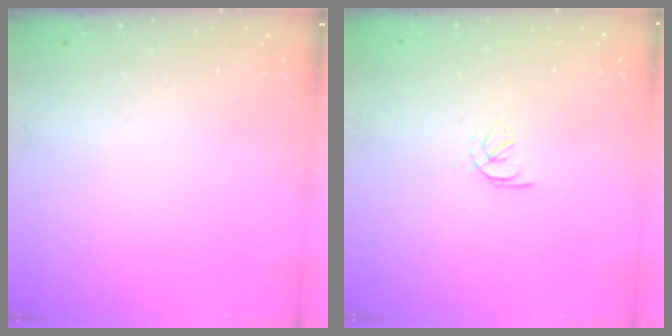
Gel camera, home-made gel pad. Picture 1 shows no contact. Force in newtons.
{"total": 2.0, "press": 1.9, "slide": 0.6}